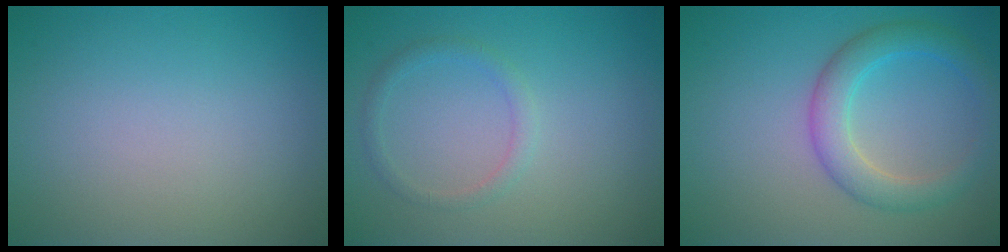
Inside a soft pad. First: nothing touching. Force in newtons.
{"total": 1.4, "press": 1.3, "slide": 0.2}
{"total": 3.9, "press": 3.9, "slide": 0.2}